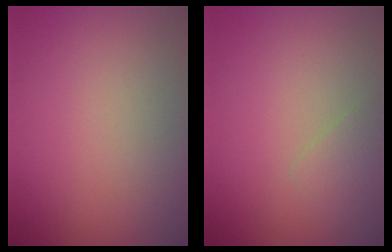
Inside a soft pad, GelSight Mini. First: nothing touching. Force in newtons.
{"total": 0.9, "press": 0.9, "slide": 0.0}